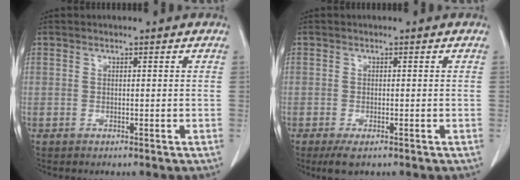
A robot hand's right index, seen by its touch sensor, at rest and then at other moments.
{"total": 2.8, "force": [-1.9, 0.8, 2.0], "torque": [-0.038, -0.008, -0.028]}